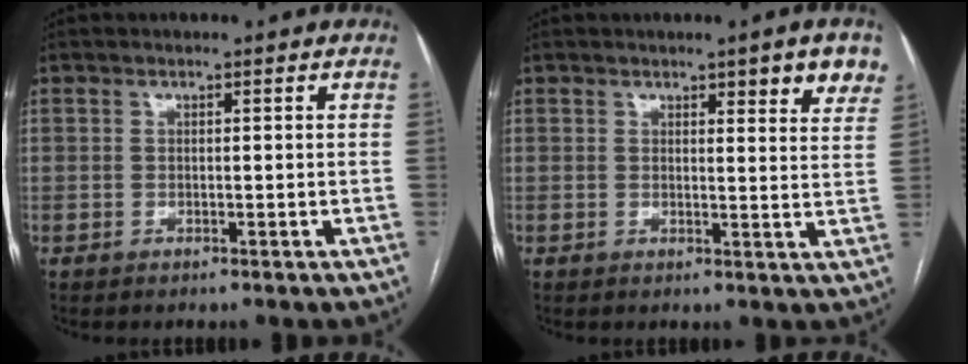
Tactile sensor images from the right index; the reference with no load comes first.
{"total": 6.1, "force": [4.1, 1.1, 4.5], "torque": [-0.048, -0.007, 0.042]}